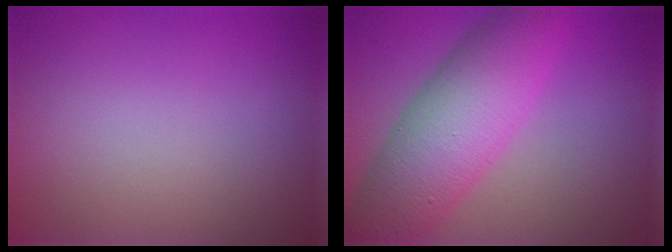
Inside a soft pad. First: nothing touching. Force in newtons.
{"total": 9.2, "press": 9.2, "slide": 0.2}